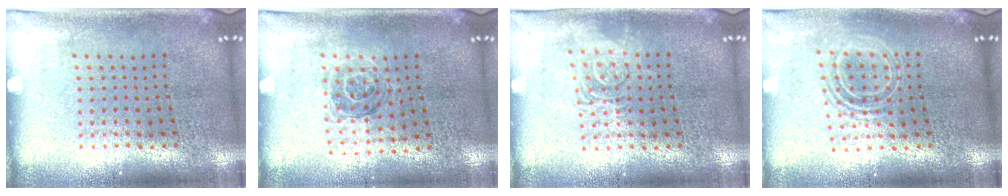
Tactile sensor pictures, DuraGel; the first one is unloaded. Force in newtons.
{"total": 1.0, "press": 1.0, "slide": 0.2}
{"total": 2.7, "press": 2.6, "slide": 0.4}
{"total": 1.6, "press": 1.3, "slide": 0.9}